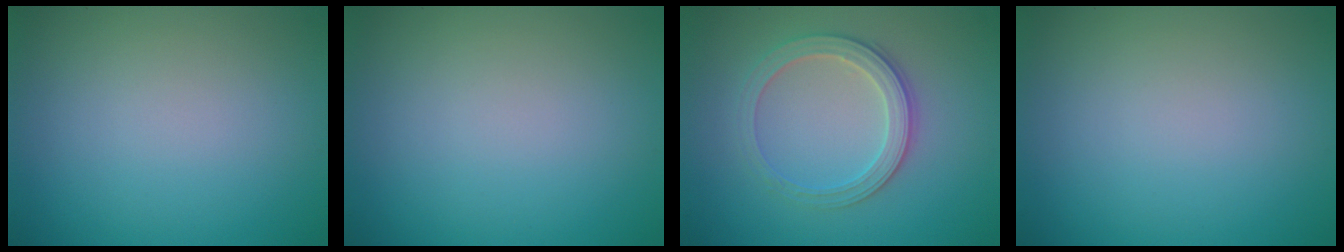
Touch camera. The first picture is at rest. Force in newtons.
{"total": 0.0}
{"total": 3.1, "press": 2.9, "slide": 1.0}
{"total": 0.0}